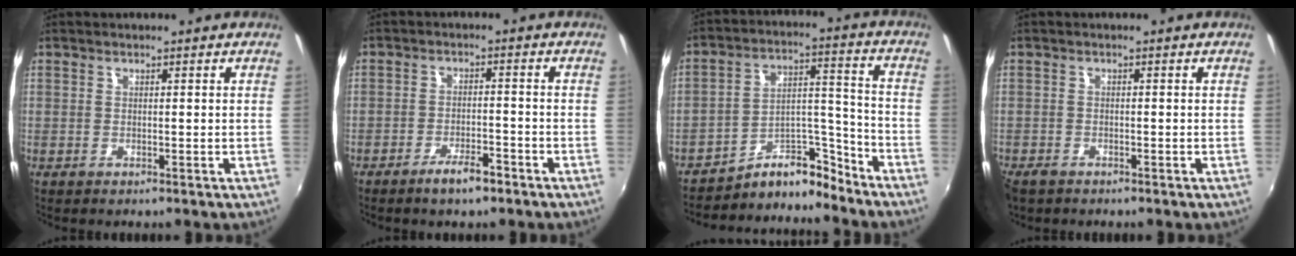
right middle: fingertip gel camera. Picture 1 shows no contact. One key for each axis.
{"total": 4.8, "fx": -3.6, "fy": 1.2, "fz": 2.9, "tx": -0.066, "ty": -0.001, "tz": -0.056}
{"total": 9.4, "fx": -8.9, "fy": 2.6, "fz": 1.4, "tx": -0.018, "ty": 0.055, "tz": -0.152}
{"total": 2.6, "fx": -2.1, "fy": 1.2, "fz": 0.9, "tx": -0.025, "ty": -0.010, "tz": -0.040}